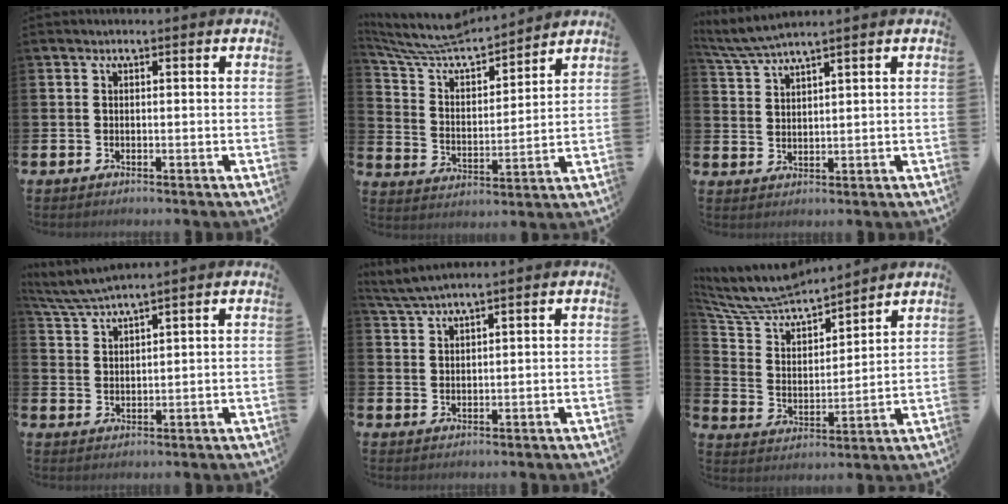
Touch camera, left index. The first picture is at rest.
{"total": 8.0, "force": [7.5, 1.6, 2.0], "torque": [-0.081, -0.057, 0.131]}
{"total": 3.6, "force": [3.4, -0.5, 1.0], "torque": [-0.036, -0.011, 0.062]}
{"total": 3.5, "force": [3.4, -0.5, 0.8], "torque": [-0.033, -0.014, 0.061]}
{"total": 2.5, "force": [2.5, -0.3, 0.5], "torque": [-0.022, -0.003, 0.048]}
{"total": 8.0, "force": [7.6, 1.8, 1.9], "torque": [-0.082, -0.058, 0.132]}